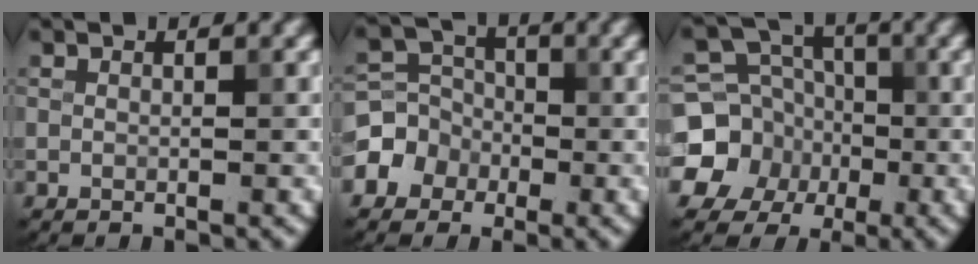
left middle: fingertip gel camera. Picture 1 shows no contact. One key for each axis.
{"total": 3.8, "fx": -1.4, "fy": 3.4, "fz": 0.9, "tx": 0.003, "ty": 0.010, "tz": -0.042}
{"total": 8.6, "fx": -2.1, "fy": 8.0, "fz": 2.6, "tx": -0.054, "ty": -0.001, "tz": -0.064}